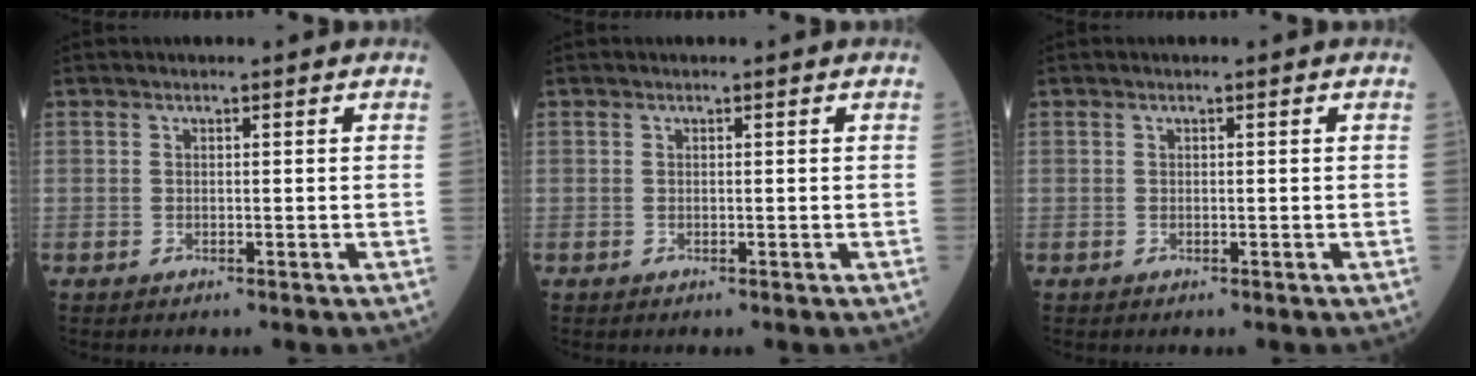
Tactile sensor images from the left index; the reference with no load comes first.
{"total": 0.0}
{"total": 0.0}